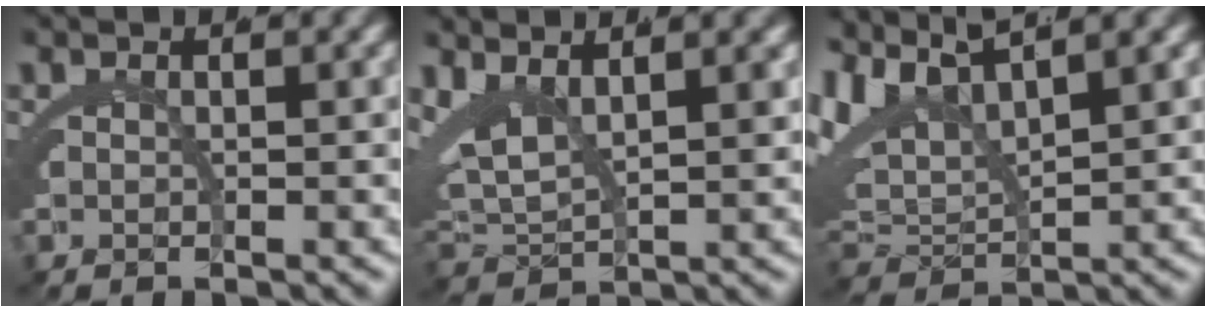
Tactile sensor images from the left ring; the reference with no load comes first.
{"total": 6.0, "force": [1.9, 4.0, 4.0], "torque": [-0.107, -0.012, 0.040]}
{"total": 8.6, "force": [3.4, 6.1, 5.0], "torque": [-0.131, 0.004, 0.056]}